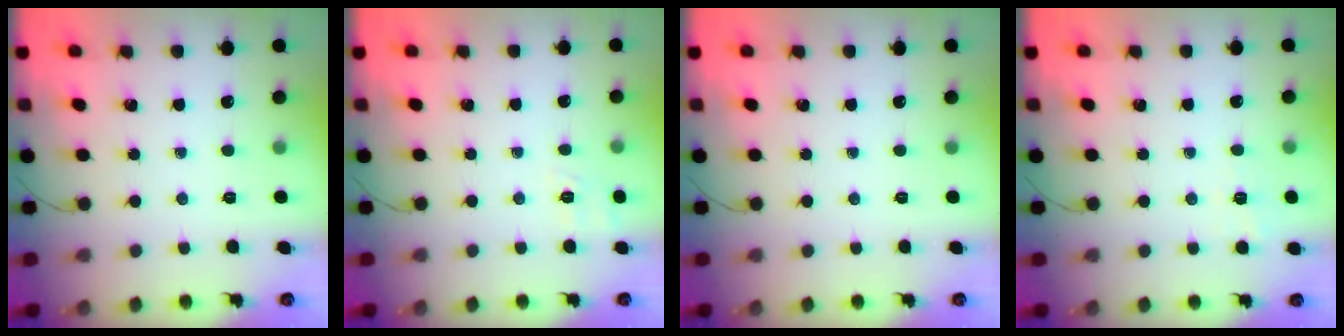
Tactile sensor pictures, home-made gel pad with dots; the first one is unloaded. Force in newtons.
{"total": 2.0, "press": 1.1, "slide": 1.7}
{"total": 0.0}
{"total": 2.7, "press": 2.3, "slide": 1.5}